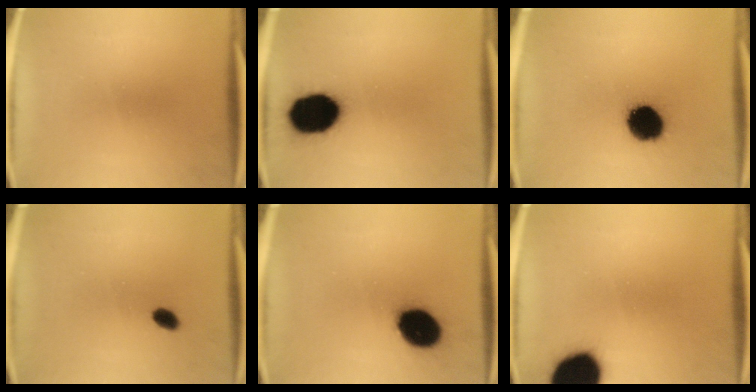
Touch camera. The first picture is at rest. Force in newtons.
{"total": 18.6}
{"total": 14.6}
{"total": 2.4}
{"total": 14.3}
{"total": 20.1}